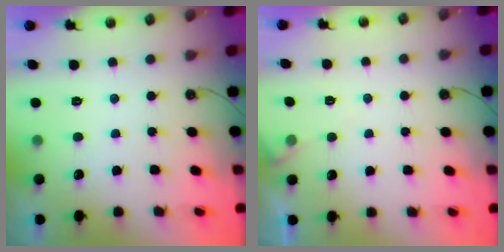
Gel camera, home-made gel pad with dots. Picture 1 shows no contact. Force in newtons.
{"total": 4.3, "press": 4.3, "slide": 0.7}